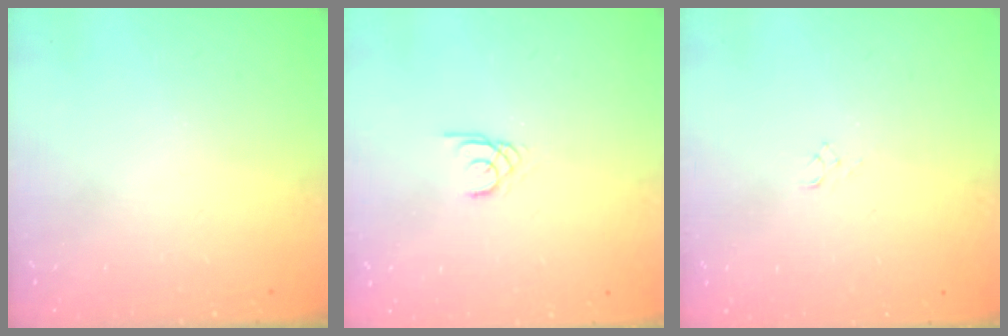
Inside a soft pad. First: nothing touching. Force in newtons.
{"total": 1.5, "press": 1.5, "slide": 0.1}
{"total": 2.9, "press": 2.9, "slide": 0.3}